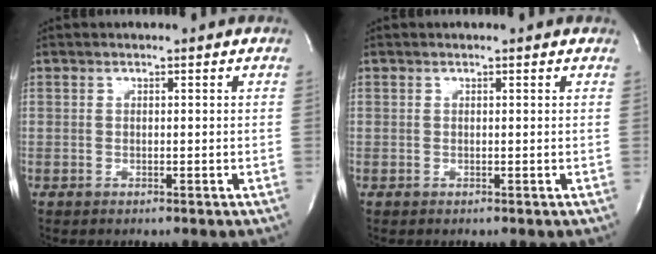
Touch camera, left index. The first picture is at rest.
{"total": 0.6, "force": [0.5, 0.0, 0.2], "torque": [-0.007, 0.002, 0.004]}